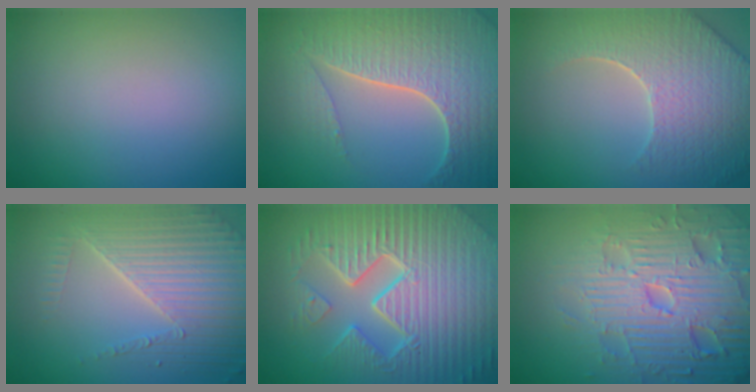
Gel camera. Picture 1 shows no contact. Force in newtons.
{"total": 7.5, "press": 5.6, "slide": 5.1}
{"total": 7.4, "press": 5.7, "slide": 4.8}
{"total": 6.7, "press": 4.9, "slide": 4.5}
{"total": 11.2, "press": 7.2, "slide": 8.6}
{"total": 7.9, "press": 7.7, "slide": 1.8}